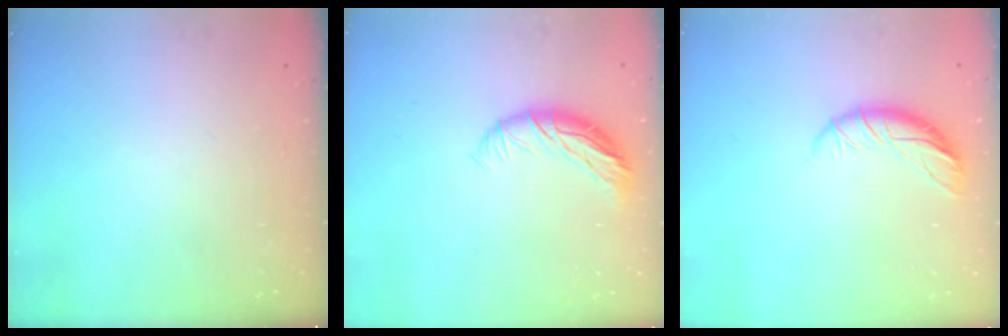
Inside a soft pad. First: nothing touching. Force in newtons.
{"total": 9.5, "press": 9.2, "slide": 2.2}
{"total": 9.1, "press": 9.0, "slide": 1.6}